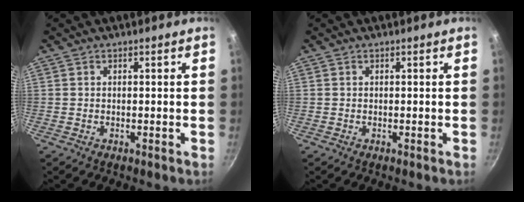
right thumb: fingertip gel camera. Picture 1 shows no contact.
{"total": 0.0}